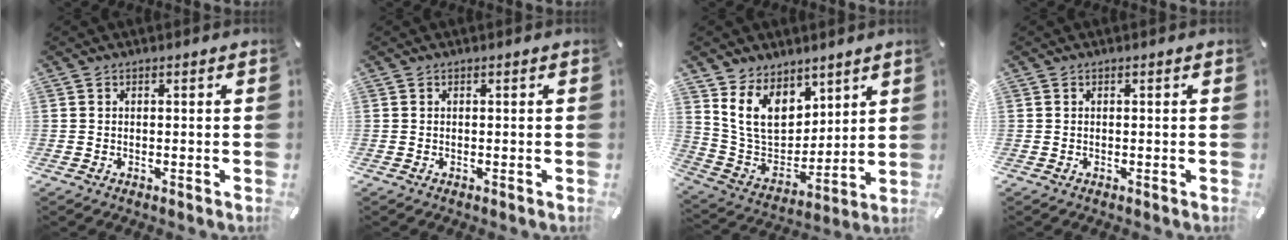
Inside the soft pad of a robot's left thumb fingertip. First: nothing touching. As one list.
[{"total": 0.0}, {"total": 13.4, "force": [7.6, 9.6, 5.6], "torque": [-0.117, -0.048, 0.153]}, {"total": 0.0}]